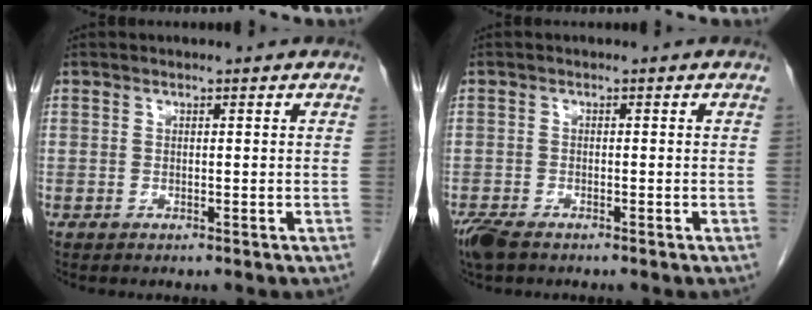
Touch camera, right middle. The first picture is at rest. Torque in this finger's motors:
{"motor_torque": [0.33, -0.26, 0.13, 0.07]}